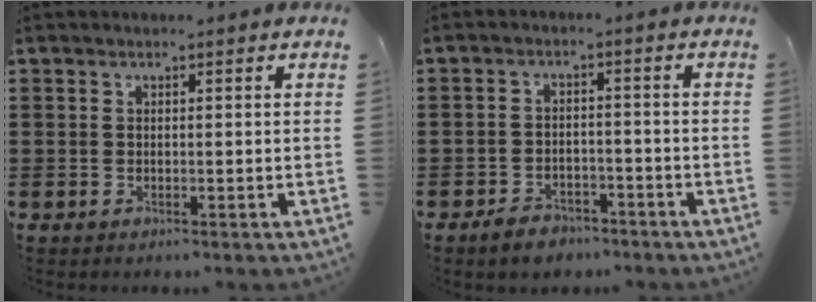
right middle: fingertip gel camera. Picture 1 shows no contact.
{"total": 3.0, "force": [-2.8, 1.0, 0.4], "torque": [-0.009, 0.011, -0.058]}